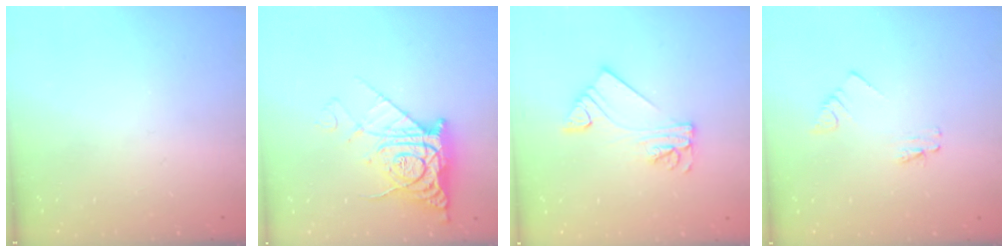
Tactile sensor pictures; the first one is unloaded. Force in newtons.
{"total": 11.9, "press": 11.9, "slide": 1.4}
{"total": 7.9, "press": 7.9, "slide": 0.8}
{"total": 1.6, "press": 1.6, "slide": 0.2}